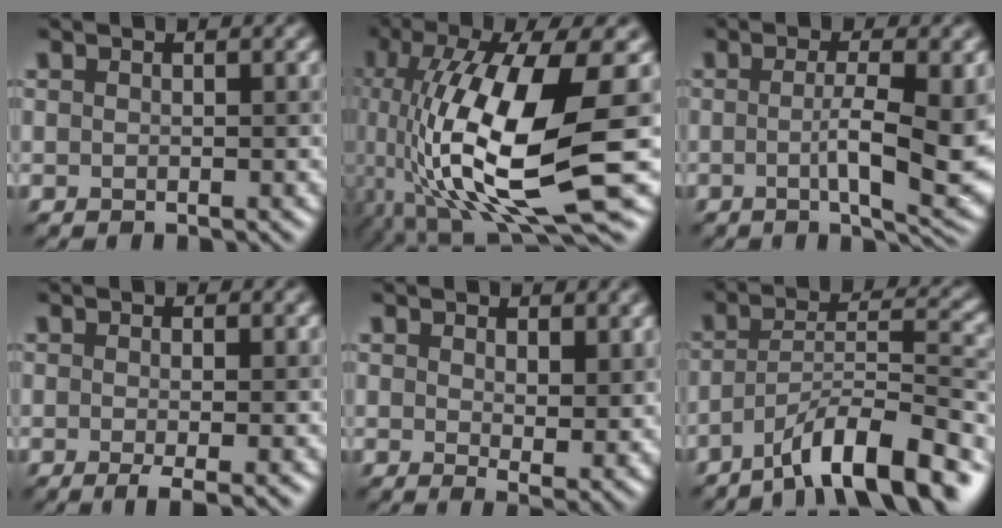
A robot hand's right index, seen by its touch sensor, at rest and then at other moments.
{"total": 14.5, "force": [-1.8, 4.1, 13.8], "torque": [-0.268, -0.006, -0.027]}
{"total": 7.2, "force": [-0.6, 1.5, 7.1], "torque": [-0.111, -0.006, -0.005]}
{"total": 2.6, "force": [-0.6, 0.6, 2.5], "torque": [-0.042, -0.008, -0.011]}
{"total": 4.0, "force": [1.6, 1.6, 3.4], "torque": [-0.050, -0.015, 0.030]}
{"total": 9.5, "force": [-6.3, 2.1, 6.7], "torque": [-0.102, 0.011, -0.113]}